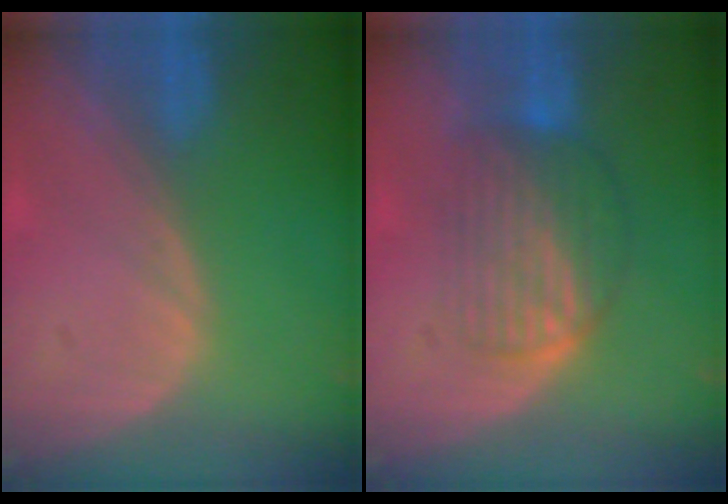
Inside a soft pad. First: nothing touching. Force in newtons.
{"total": 6.8, "press": 6.5, "slide": 1.9}